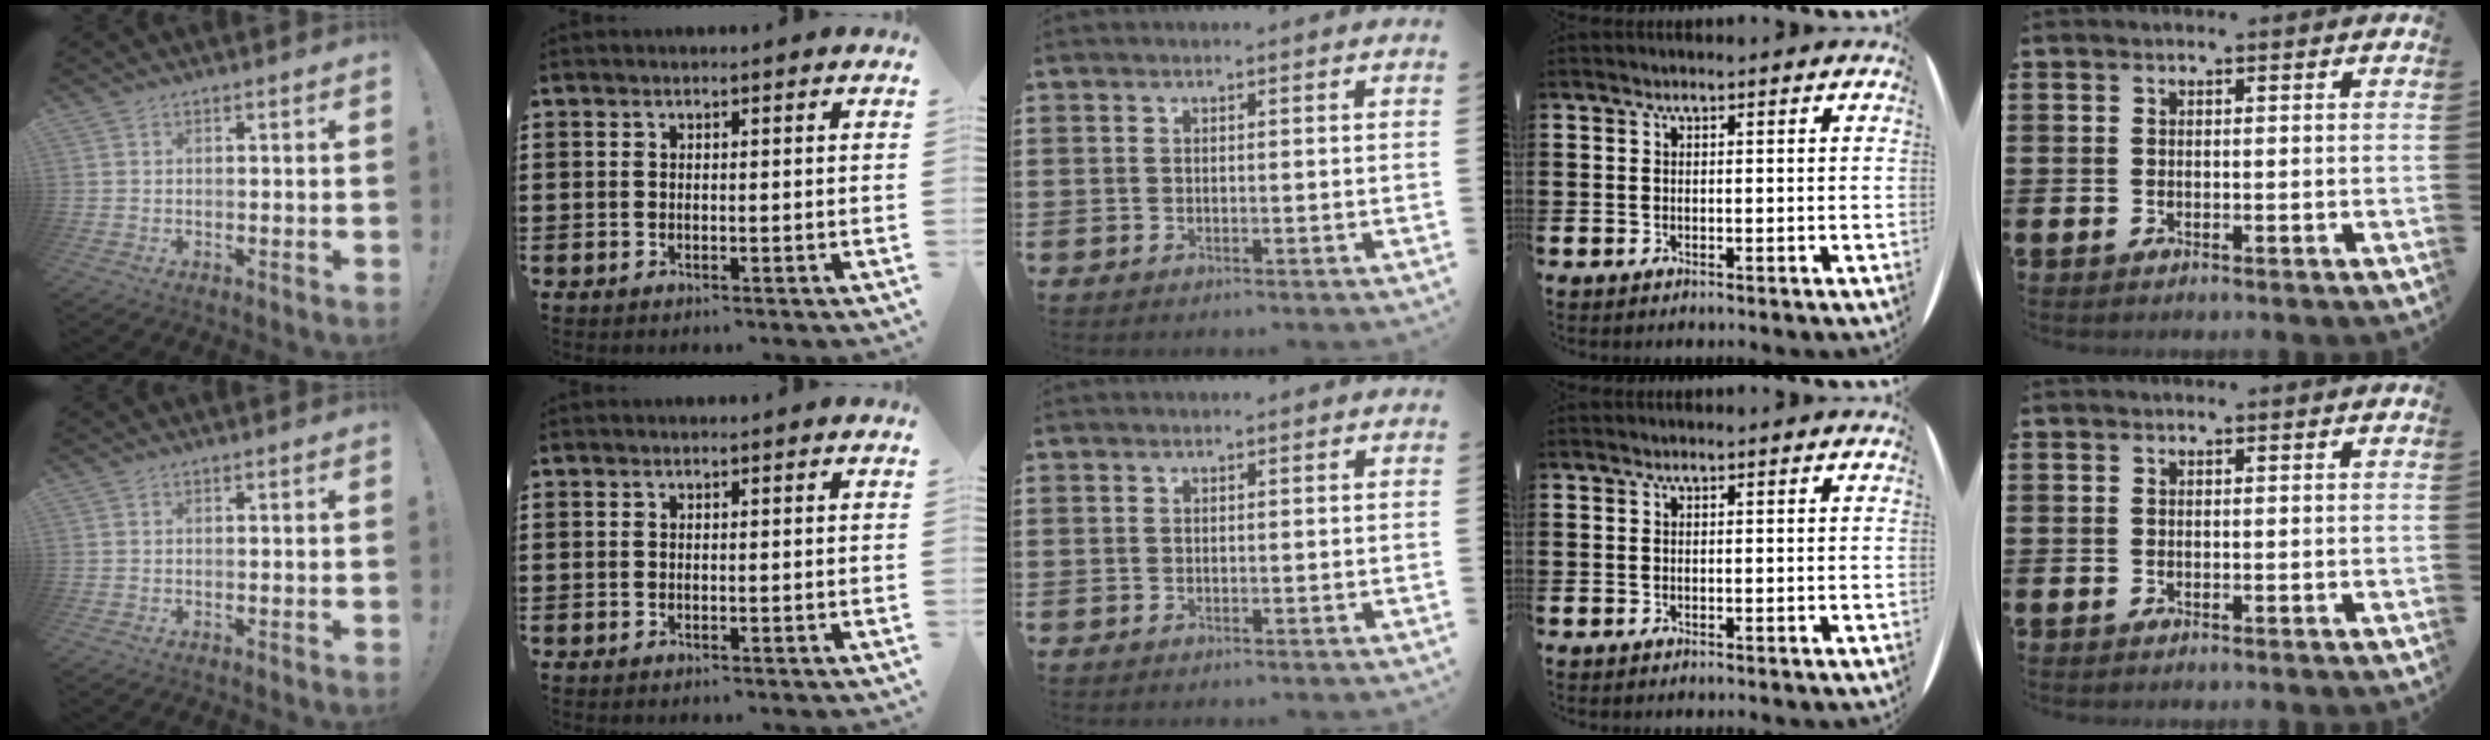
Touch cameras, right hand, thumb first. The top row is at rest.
{}